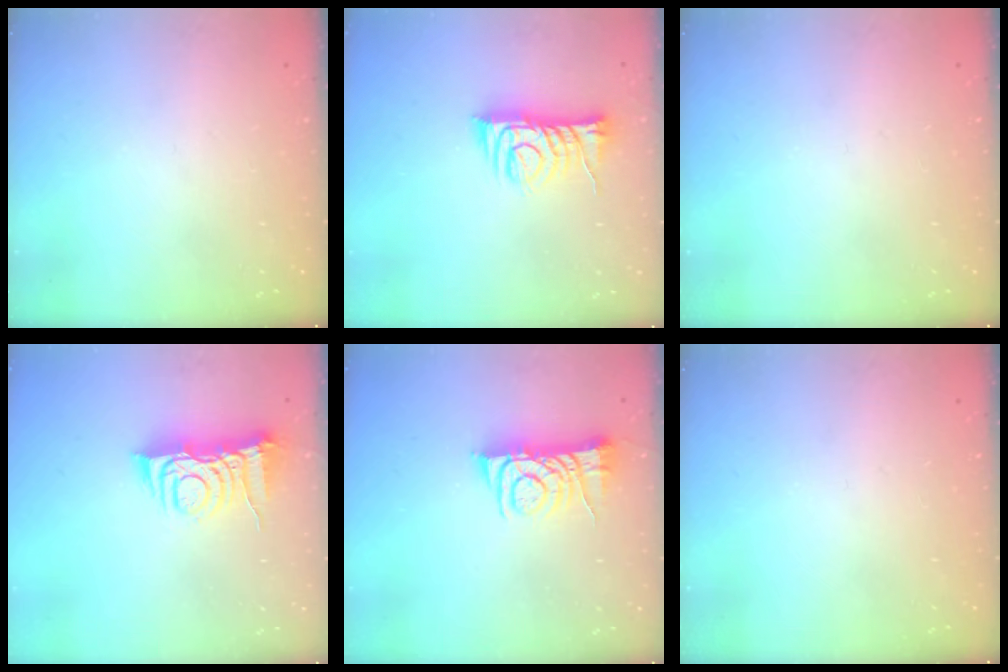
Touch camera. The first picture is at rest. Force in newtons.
{"total": 9.6, "press": 9.6, "slide": 0.5}
{"total": 0.0}
{"total": 8.9, "press": 8.9, "slide": 1.1}
{"total": 7.0, "press": 7.0, "slide": 0.9}
{"total": 0.0}